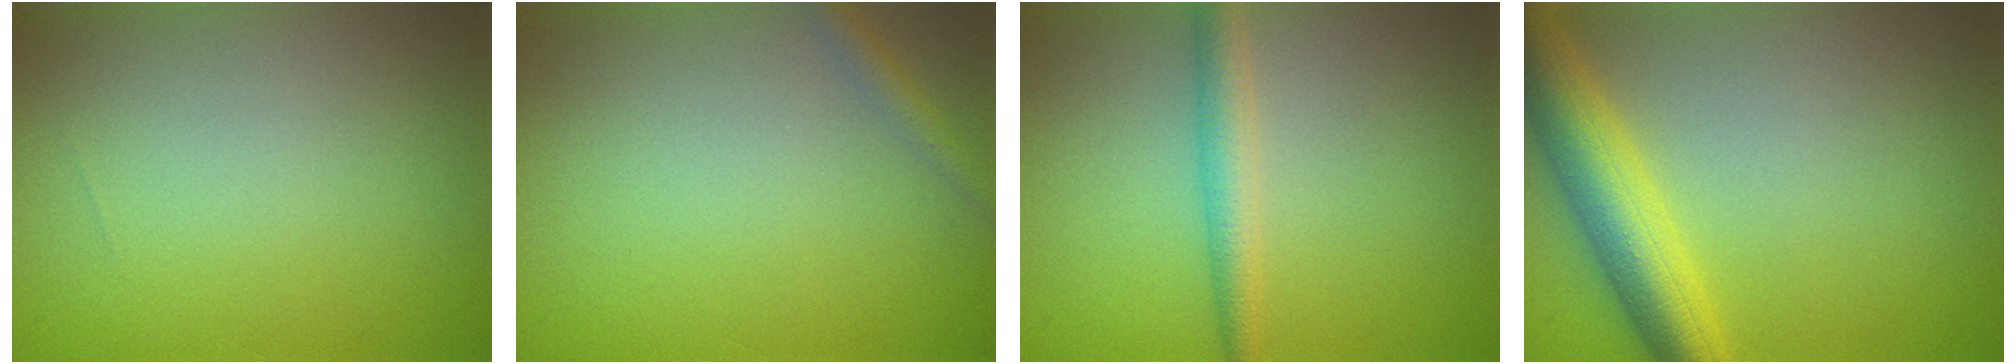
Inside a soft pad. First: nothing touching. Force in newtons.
{"total": 1.4, "press": 1.4, "slide": 0.1}
{"total": 2.9, "press": 2.9, "slide": 0.1}
{"total": 6.6, "press": 6.6, "slide": 0.1}